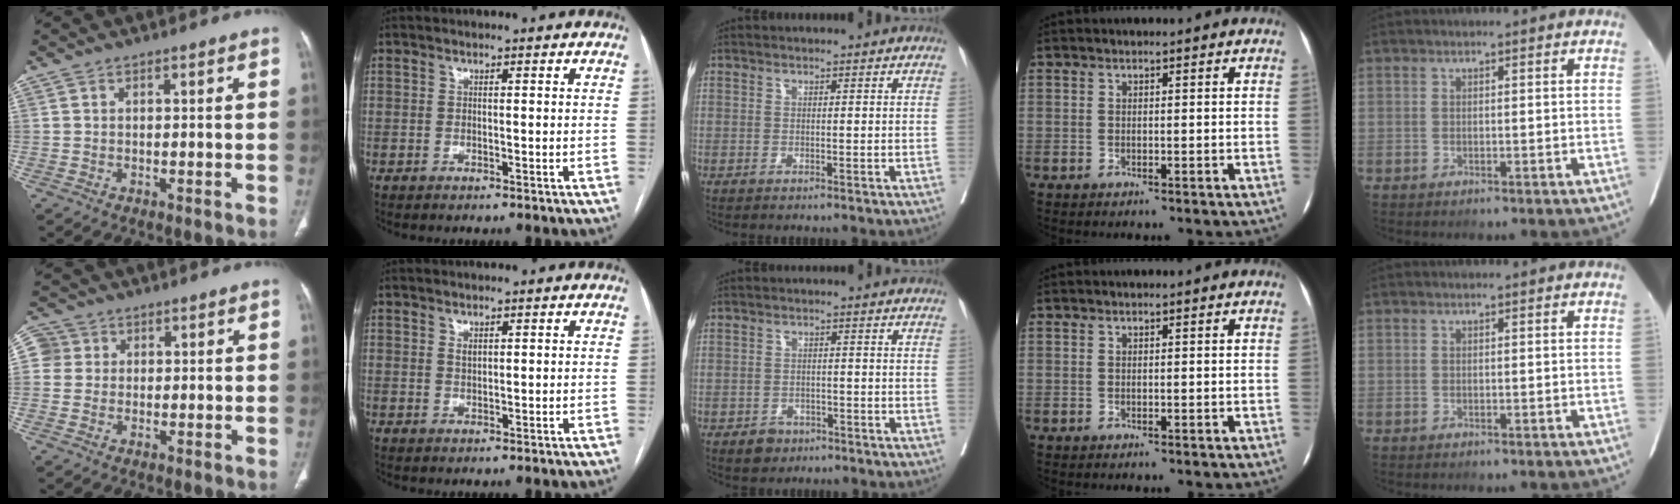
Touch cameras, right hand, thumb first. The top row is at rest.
{"thumb": {"total": 4.0, "force": [0.9, 3.9, 0.6], "torque": [0.006, 0.007, 0.014]}, "index": {"total": 1.4, "force": [0.6, 0.8, 0.9], "torque": [-0.017, -0.001, 0.014]}, "middle": {"total": 2.7, "force": [-1.8, 1.9, 0.7], "torque": [-0.010, 0.006, -0.023]}}